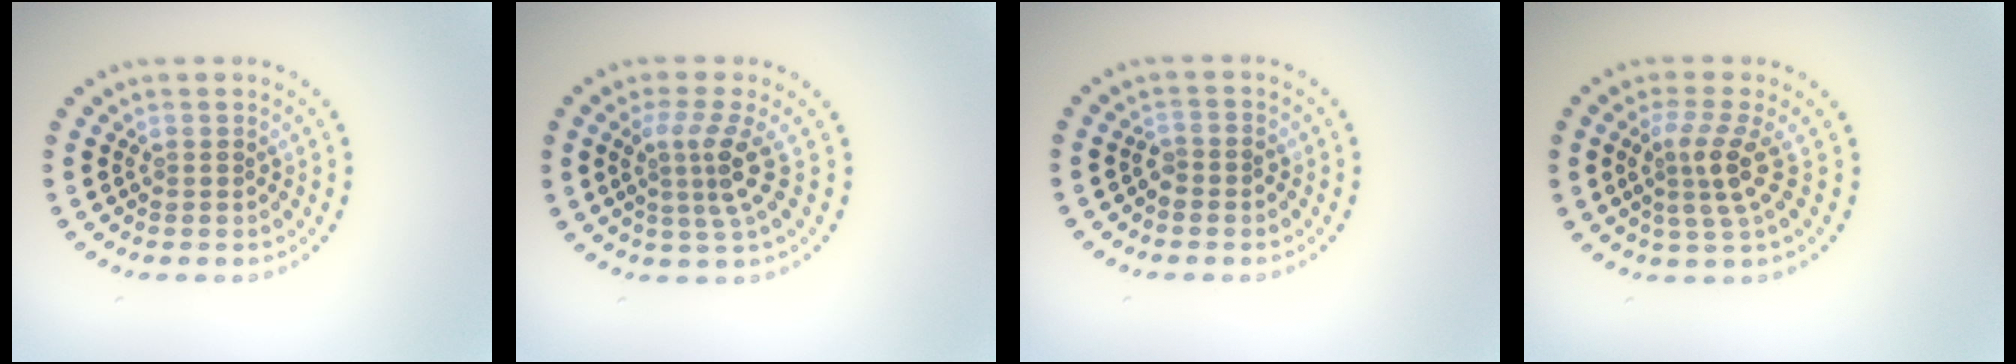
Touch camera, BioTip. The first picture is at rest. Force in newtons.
{"total": 3.3, "press": 2.3, "slide": 2.4}
{"total": 0.9, "press": 0.8, "slide": 0.5}
{"total": 3.0, "press": 2.3, "slide": 2.0}